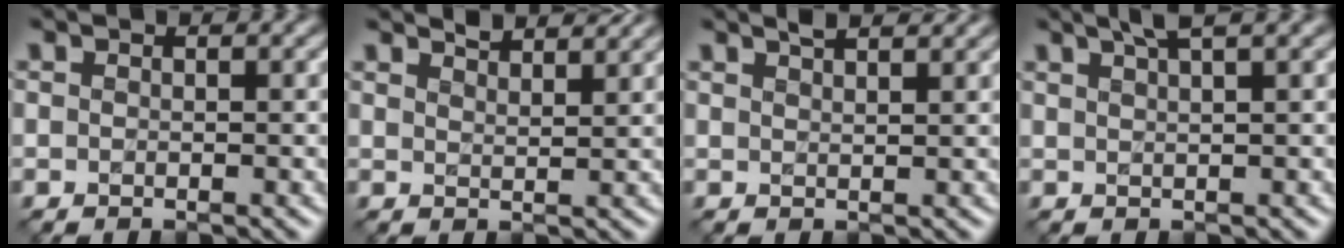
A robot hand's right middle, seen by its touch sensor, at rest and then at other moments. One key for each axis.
{"total": 2.8, "fx": 2.6, "fy": 0.5, "fz": 1.0, "tx": -0.004, "ty": 0.002, "tz": 0.030}
{"total": 2.9, "fx": 2.2, "fy": 0.9, "fz": 1.5, "tx": 0.001, "ty": 0.013, "tz": 0.012}
{"total": 2.9, "fx": 2.1, "fy": 0.5, "fz": 2.0, "tx": -0.017, "ty": 0.011, "tz": 0.027}